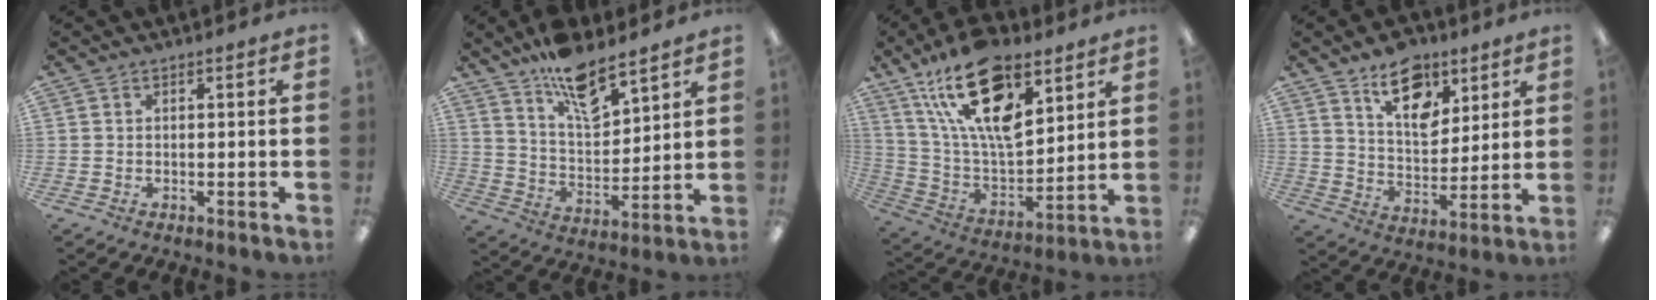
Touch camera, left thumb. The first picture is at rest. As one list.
[{"total": 13.2, "force": [10.4, 4.8, 6.6], "torque": [-0.112, -0.063, 0.185]}, {"total": 22.2, "force": [13.2, 10.0, 14.8], "torque": [-0.288, -0.068, 0.229]}, {"total": 14.0, "force": [8.8, 8.2, 7.2], "torque": [-0.084, -0.046, 0.155]}]